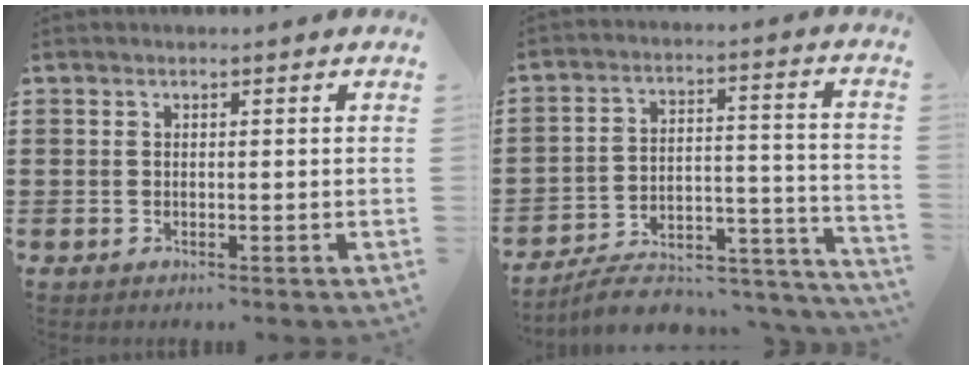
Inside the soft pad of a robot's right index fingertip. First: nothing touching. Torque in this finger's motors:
{"motor_torque": [-1.12, -0.51, -0.04, -0.21]}